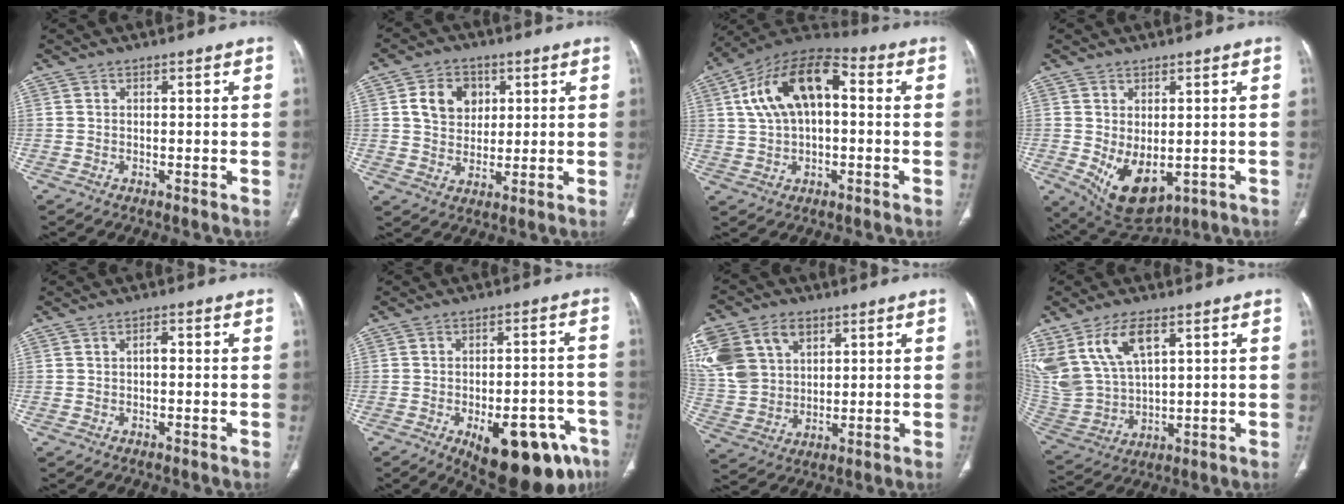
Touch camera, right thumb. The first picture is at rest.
{"total": 8.5, "force": [2.5, 6.7, 4.5], "torque": [-0.044, -0.007, 0.045]}
{"total": 15.9, "force": [2.7, 8.8, 13.0], "torque": [-0.227, 0.036, 0.039]}
{"total": 9.7, "force": [-1.7, 5.5, 7.8], "torque": [-0.118, -0.010, 0.000]}
{"total": 1.3, "force": [-0.1, 0.7, 1.0], "torque": [-0.015, 0.003, -0.004]}
{"total": 19.4, "force": [-9.5, 8.3, 14.7], "torque": [-0.130, 0.039, -0.113]}
{"total": 20.1, "force": [8.2, 14.6, 11.0], "torque": [-0.261, 0.022, 0.170]}
{"total": 14.3, "force": [7.1, 7.3, 10.0], "torque": [-0.204, -0.021, 0.160]}